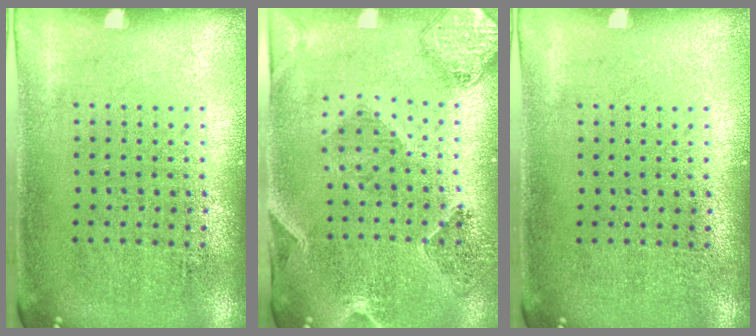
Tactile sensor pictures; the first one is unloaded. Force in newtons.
{"total": 0.9, "press": 0.9, "slide": 0.3}
{"total": 0.0}